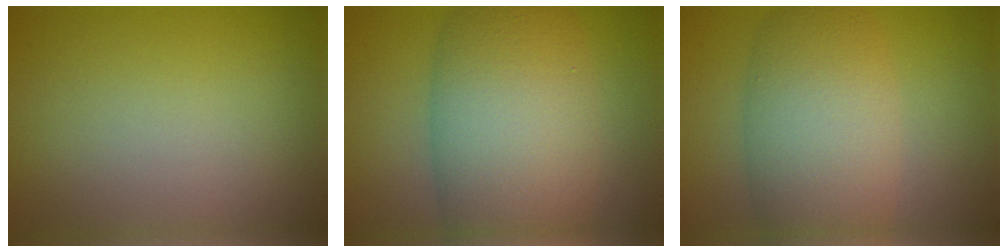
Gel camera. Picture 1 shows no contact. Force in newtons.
{"total": 10.9, "press": 10.9, "slide": 0.5}
{"total": 7.4, "press": 7.4, "slide": 0.5}